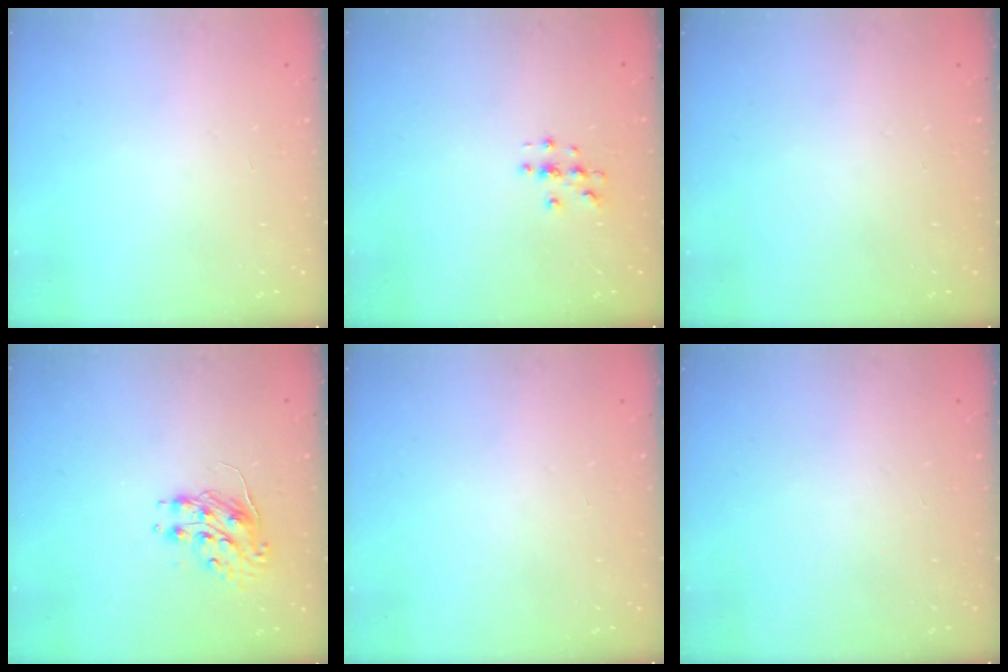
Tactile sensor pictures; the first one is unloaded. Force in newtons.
{"total": 2.9, "press": 2.9, "slide": 0.3}
{"total": 0.0}
{"total": 8.5, "press": 8.4, "slide": 0.6}
{"total": 0.0}
{"total": 0.0}